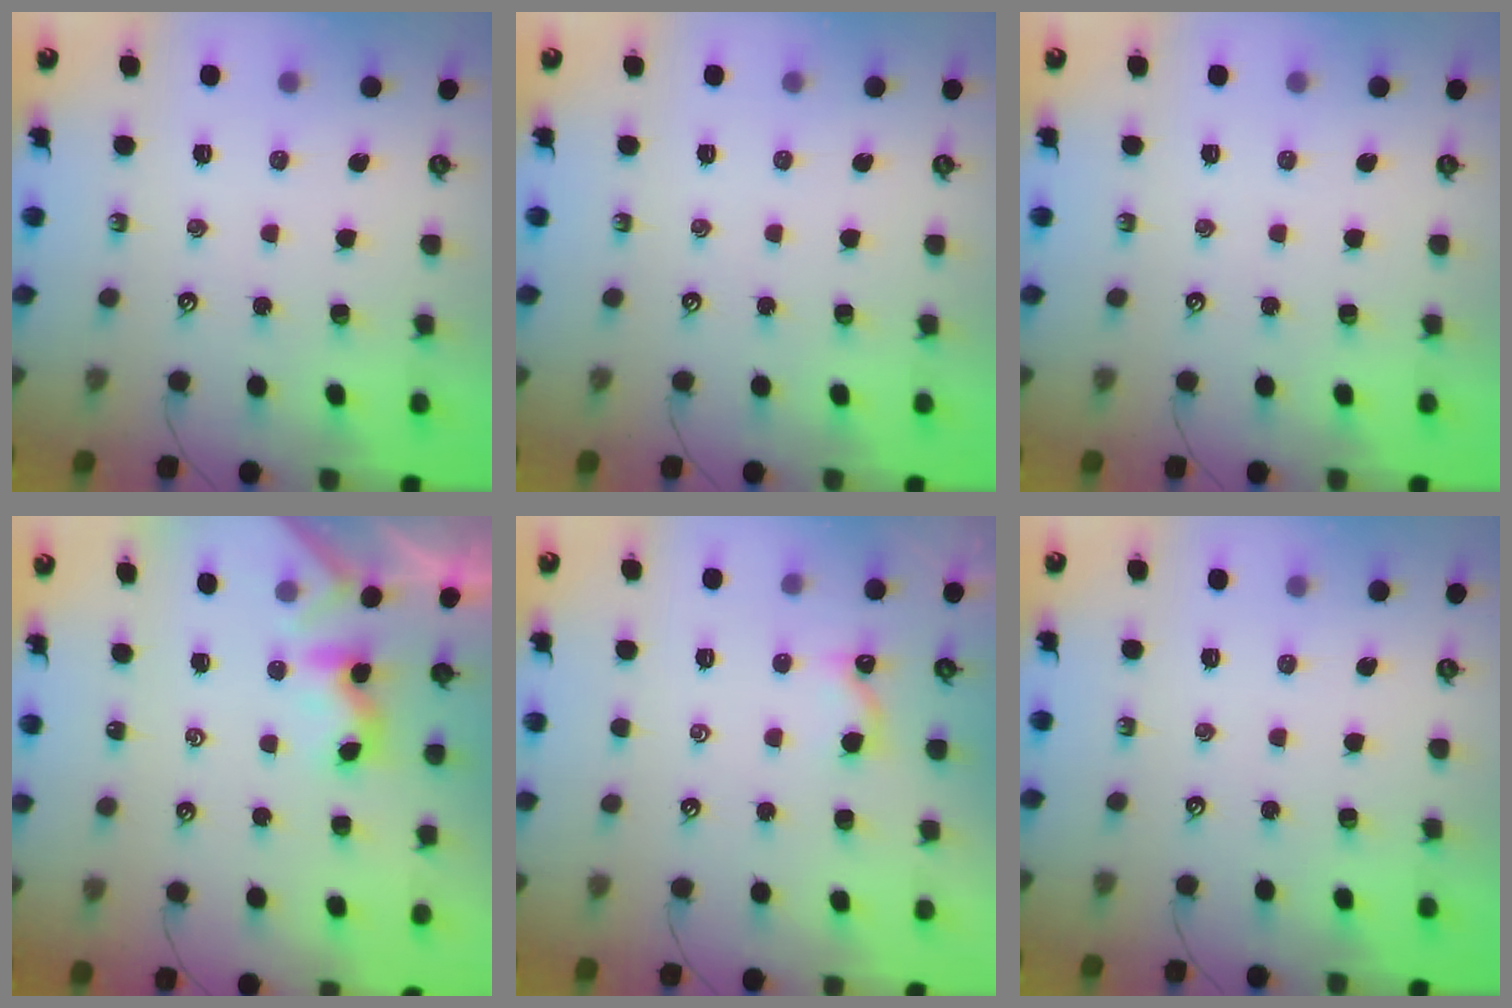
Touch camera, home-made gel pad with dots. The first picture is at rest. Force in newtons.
{"total": 0.0}
{"total": 0.0}
{"total": 2.3, "press": 2.3, "slide": 0.2}
{"total": 1.7, "press": 1.7, "slide": 0.3}
{"total": 0.0}